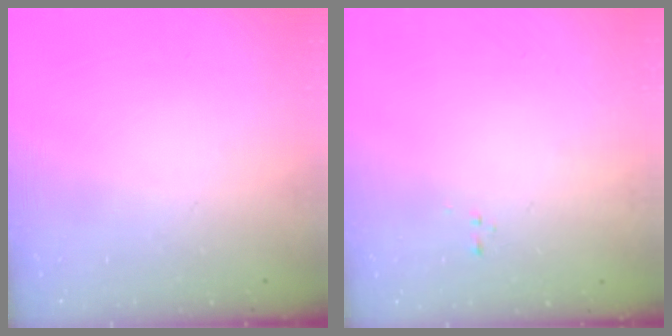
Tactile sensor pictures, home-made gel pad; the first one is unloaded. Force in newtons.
{"total": 0.0}